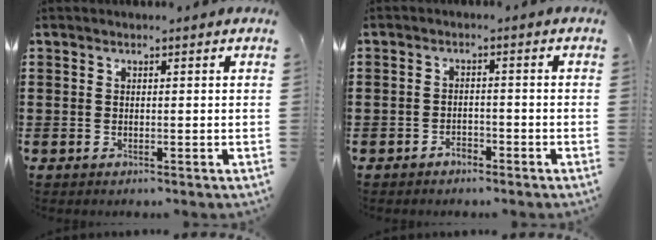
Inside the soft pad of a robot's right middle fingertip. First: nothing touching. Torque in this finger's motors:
{"motor_torque": [2.14, 0.00, 0.15, 0.04]}